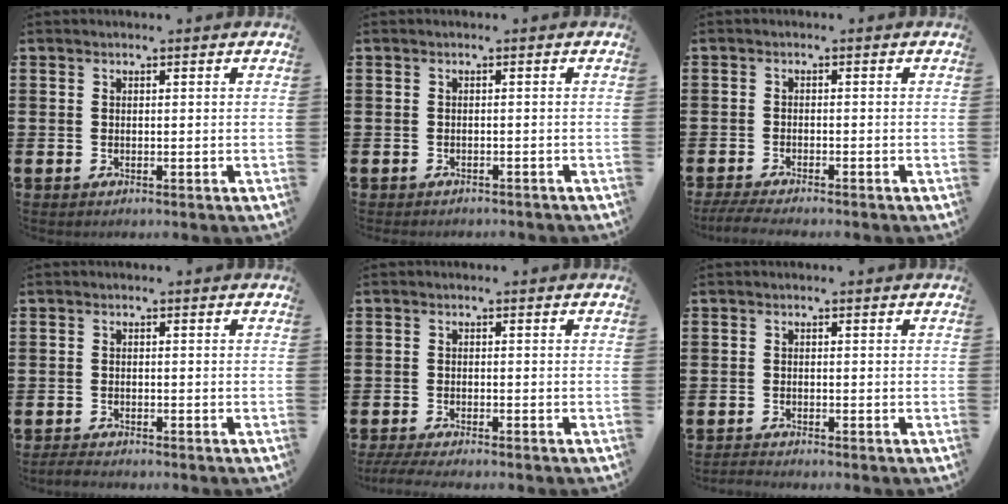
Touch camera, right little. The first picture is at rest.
{"total": 0.6, "force": [-0.6, 0.0, -0.1], "torque": [0.000, -0.001, -0.012]}
{"total": 1.8, "force": [-1.5, 0.1, 1.0], "torque": [-0.016, 0.003, -0.029]}
{"total": 1.1, "force": [-1.0, 0.1, 0.3], "torque": [-0.008, 0.002, -0.022]}
{"total": 1.7, "force": [-1.4, 0.1, 1.0], "torque": [-0.016, 0.001, -0.027]}
{"total": 0.8, "force": [-0.8, 0.0, 0.2], "torque": [-0.004, -0.002, -0.016]}